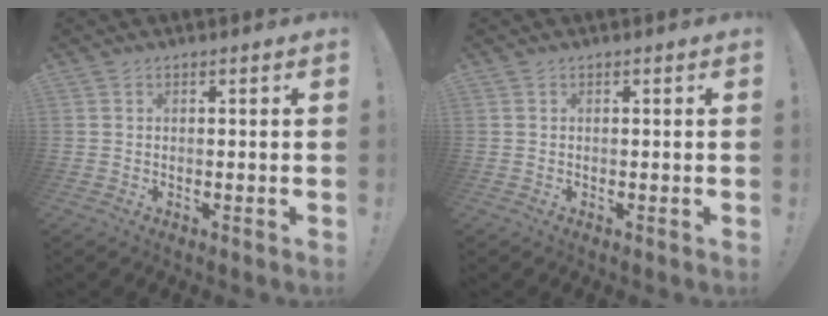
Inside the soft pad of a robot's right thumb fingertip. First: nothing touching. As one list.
[{"total": 0.0}]